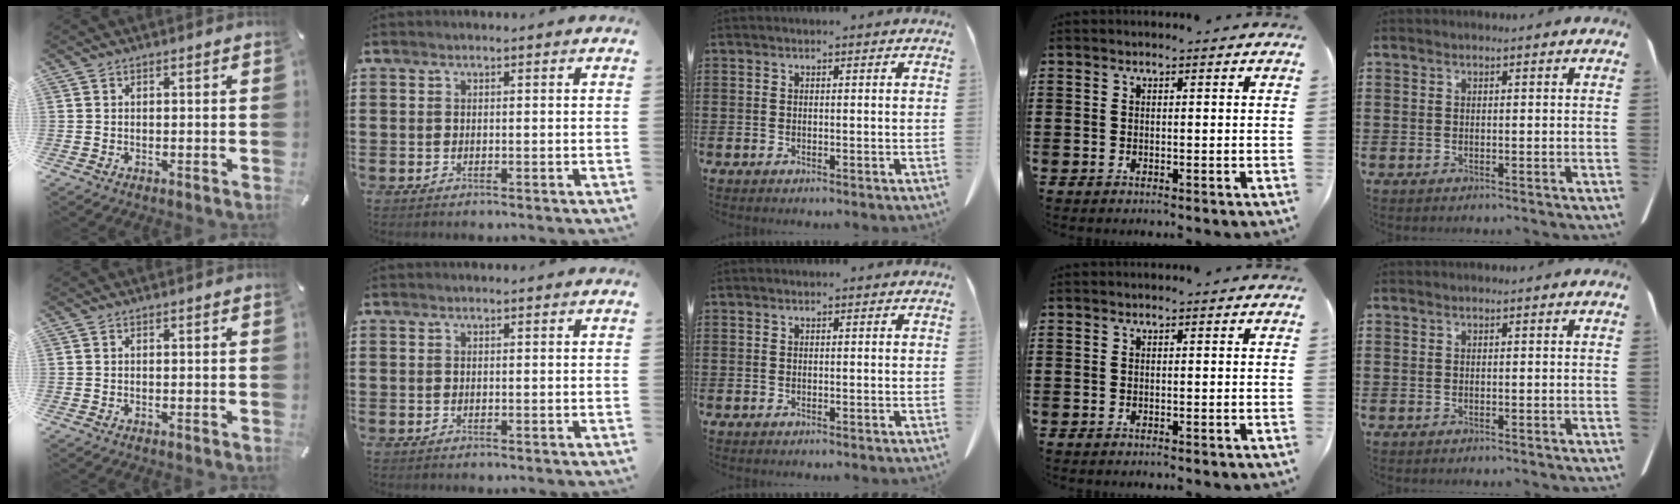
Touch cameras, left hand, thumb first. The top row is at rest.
{}